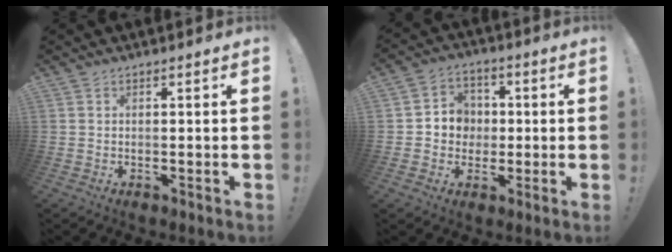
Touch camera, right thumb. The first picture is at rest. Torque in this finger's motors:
{"motor_torque": [0.62, 0.60, 0.30, -0.19, -0.01]}